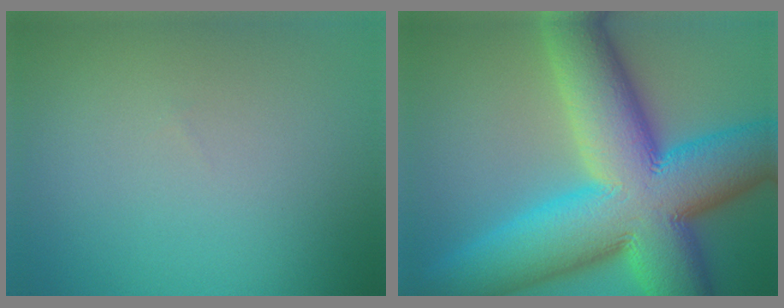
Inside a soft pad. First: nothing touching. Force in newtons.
{"total": 18.0, "press": 18.0, "slide": 0.6}